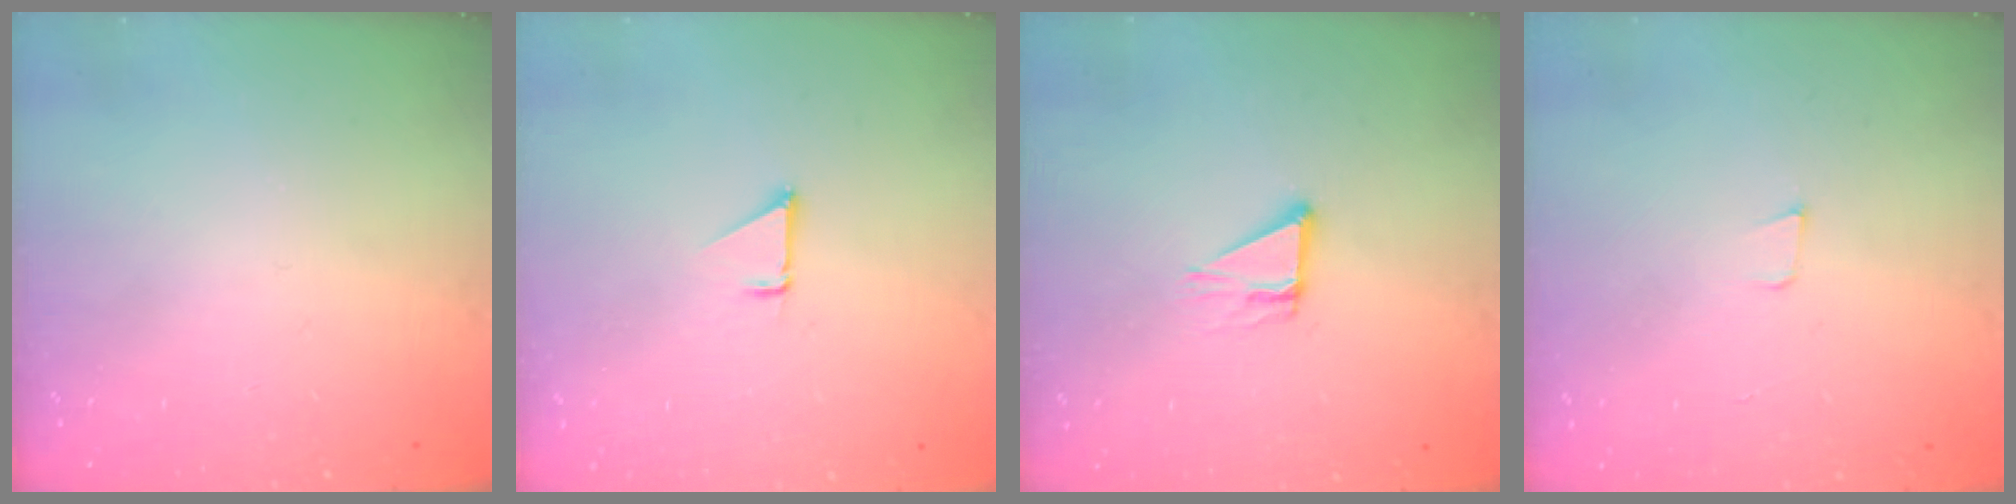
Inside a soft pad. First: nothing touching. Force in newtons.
{"total": 1.3, "press": 1.3, "slide": 0.1}
{"total": 3.8, "press": 3.8, "slide": 0.4}
{"total": 3.3, "press": 2.0, "slide": 2.6}